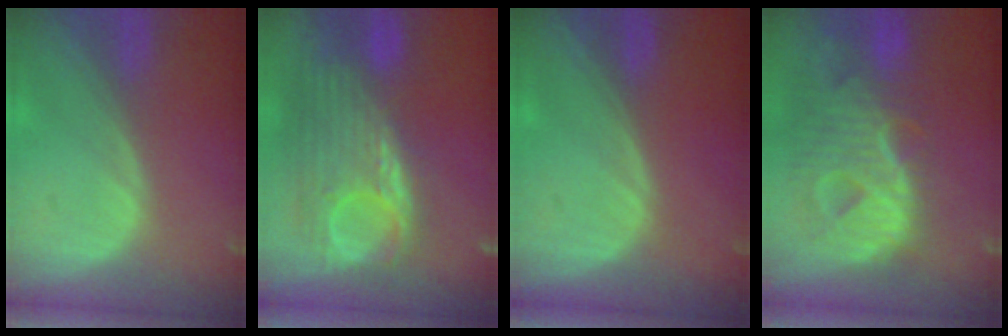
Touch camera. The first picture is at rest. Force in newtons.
{"total": 11.9, "press": 10.4, "slide": 5.8}
{"total": 0.0}
{"total": 12.9, "press": 10.9, "slide": 6.9}